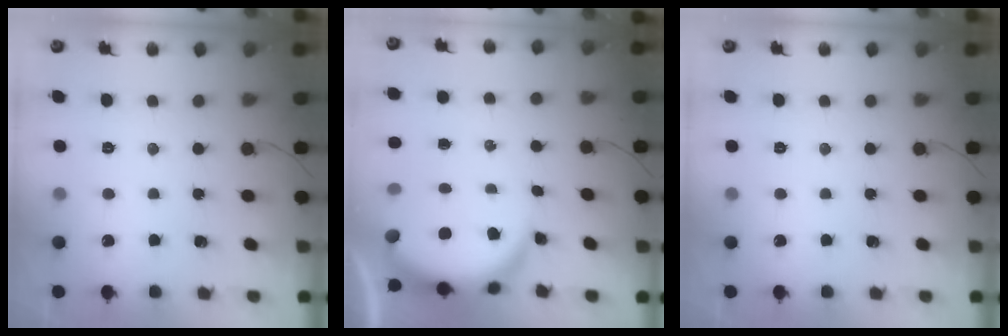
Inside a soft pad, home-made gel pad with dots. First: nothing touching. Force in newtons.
{"total": 5.7, "press": 5.6, "slide": 0.8}
{"total": 0.0}